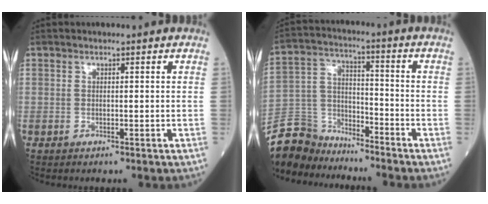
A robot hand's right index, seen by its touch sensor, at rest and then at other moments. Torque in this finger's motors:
{"motor_torque": [-0.08, -0.42, -0.36, -0.22]}